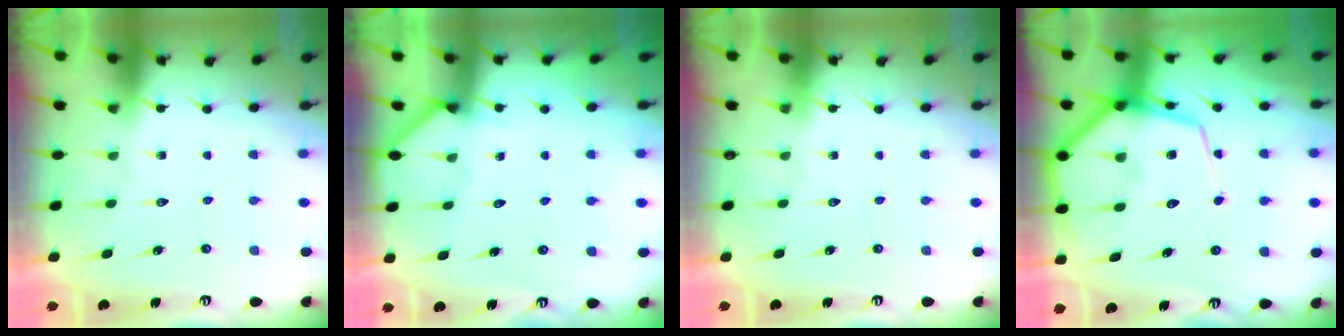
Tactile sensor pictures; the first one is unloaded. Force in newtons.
{"total": 3.5, "press": 3.5, "slide": 0.4}
{"total": 0.0}
{"total": 13.0, "press": 12.9, "slide": 1.2}